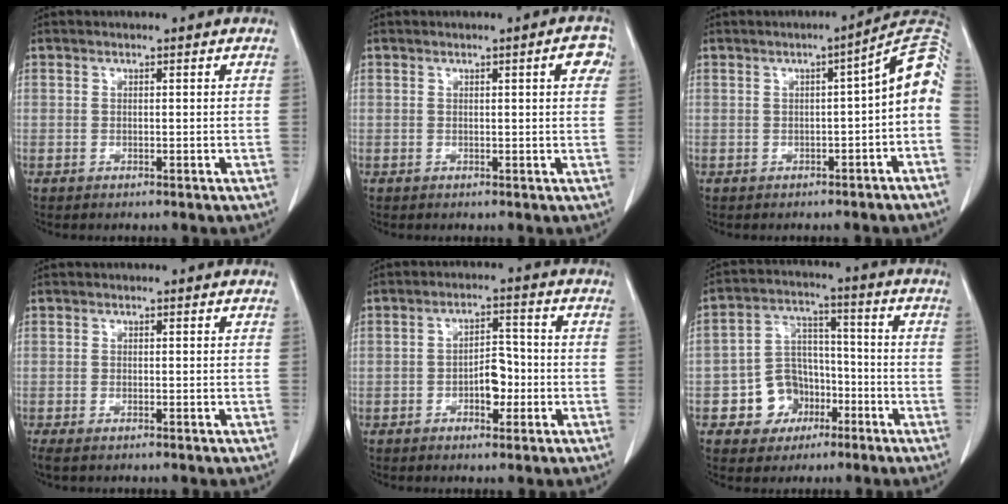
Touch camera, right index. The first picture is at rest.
{"total": 2.9, "force": [1.0, 0.3, 2.7], "torque": [-0.025, 0.005, 0.009]}
{"total": 8.0, "force": [-1.4, 1.2, 7.7], "torque": [-0.090, 0.026, -0.025]}
{"total": 1.9, "force": [-1.5, 0.5, 1.2], "torque": [-0.018, -0.006, -0.022]}
{"total": 4.7, "force": [-1.4, 2.3, 3.8], "torque": [-0.054, 0.014, -0.020]}
{"total": 8.6, "force": [-3.8, 7.2, 2.5], "torque": [-0.045, 0.023, -0.056]}